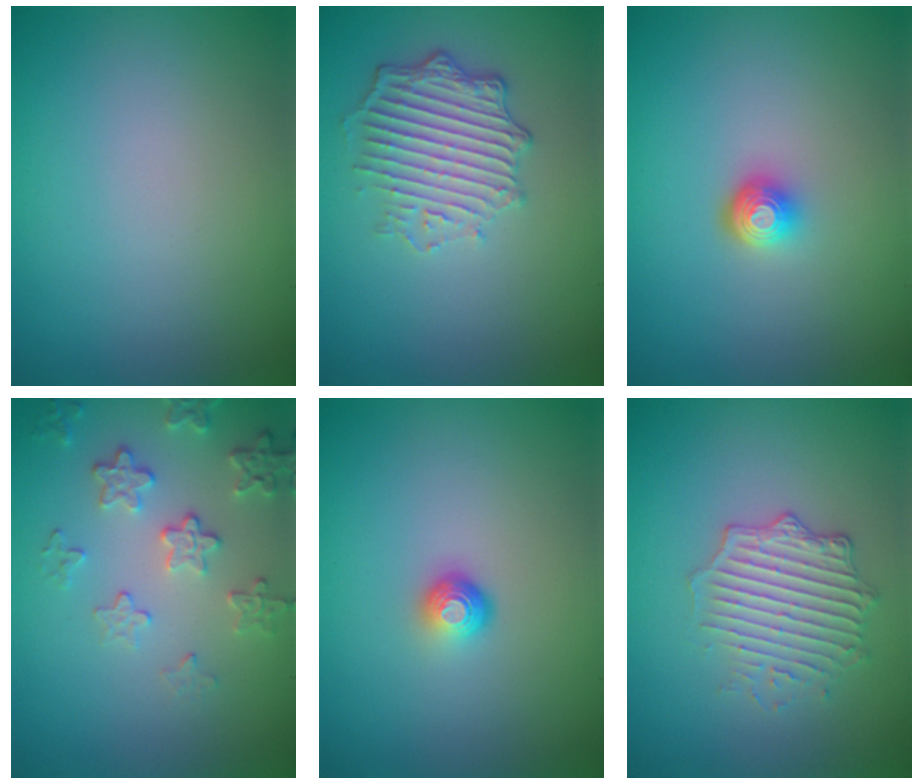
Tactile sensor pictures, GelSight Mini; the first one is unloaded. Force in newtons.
{"total": 4.8, "press": 3.7, "slide": 3.1}
{"total": 1.9, "press": 1.4, "slide": 1.3}
{"total": 3.2, "press": 3.0, "slide": 0.9}
{"total": 1.6, "press": 1.0, "slide": 1.3}
{"total": 3.7, "press": 3.2, "slide": 1.7}